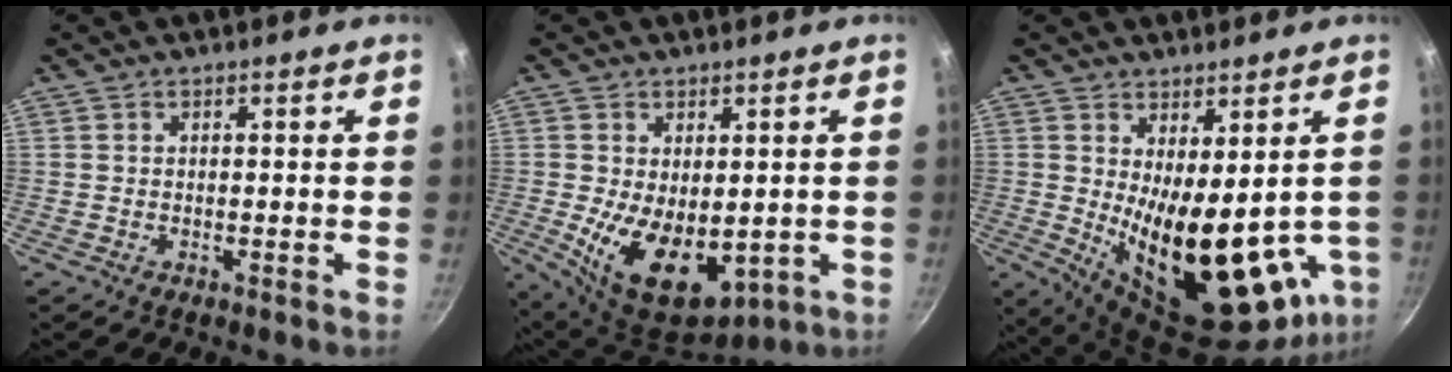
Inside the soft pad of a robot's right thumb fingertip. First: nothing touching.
{"total": 14.2, "force": [-1.7, 8.6, 11.2], "torque": [-0.168, -0.023, 0.000]}
{"total": 20.4, "force": [-1.1, 8.9, 18.3], "torque": [-0.238, -0.045, 0.012]}